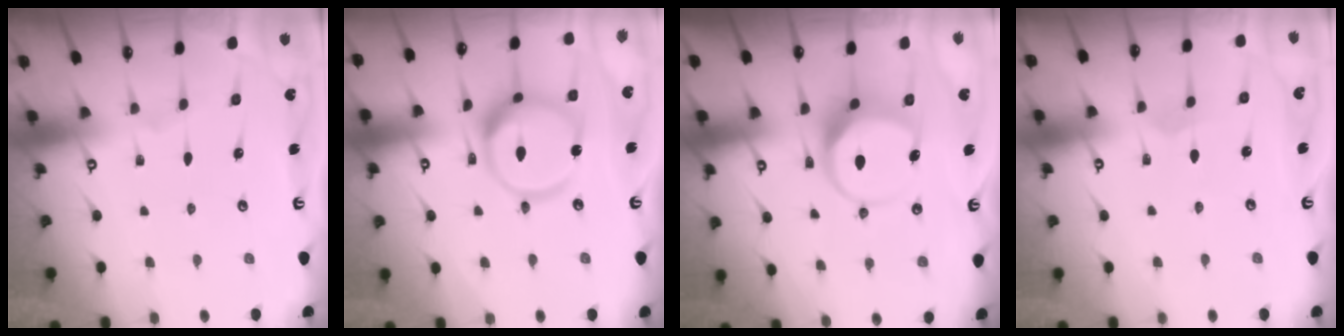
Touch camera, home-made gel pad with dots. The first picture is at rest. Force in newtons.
{"total": 16.4, "press": 16.3, "slide": 1.8}
{"total": 7.4, "press": 7.4, "slide": 1.0}
{"total": 2.6, "press": 2.6, "slide": 0.2}